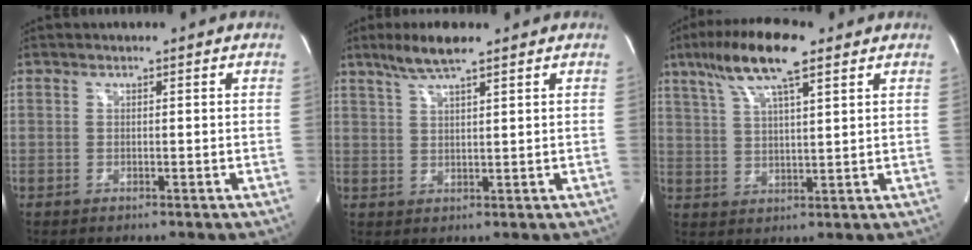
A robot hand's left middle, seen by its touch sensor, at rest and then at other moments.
{"total": 5.5, "force": [4.1, 0.3, 3.7], "torque": [-0.081, 0.009, 0.080]}
{"total": 11.5, "force": [7.2, 1.9, 8.7], "torque": [-0.170, 0.020, 0.128]}